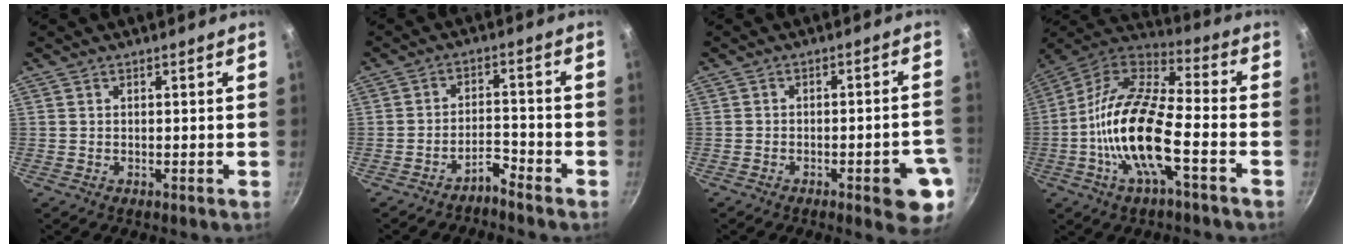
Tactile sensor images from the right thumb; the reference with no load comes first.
{"total": 3.6, "force": [-3.2, 0.9, 1.2], "torque": [-0.015, 0.034, -0.058]}
{"total": 9.5, "force": [-3.9, 2.7, 8.2], "torque": [-0.075, 0.024, -0.043]}
{"total": 18.6, "force": [-5.3, 7.0, 16.4], "torque": [-0.317, 0.040, -0.119]}